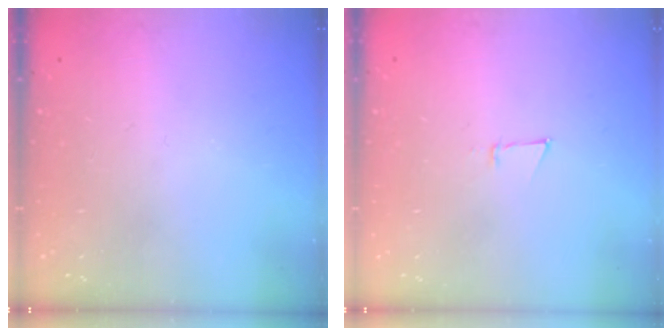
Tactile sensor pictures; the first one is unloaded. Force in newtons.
{"total": 3.3, "press": 3.3, "slide": 0.6}